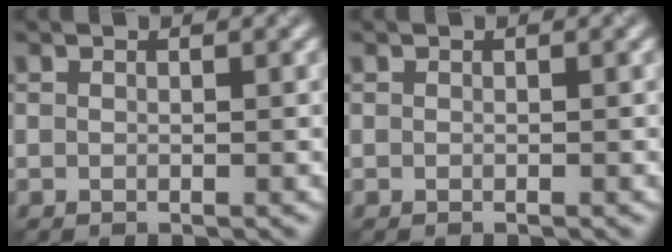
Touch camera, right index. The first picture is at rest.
{"total": 0.0}